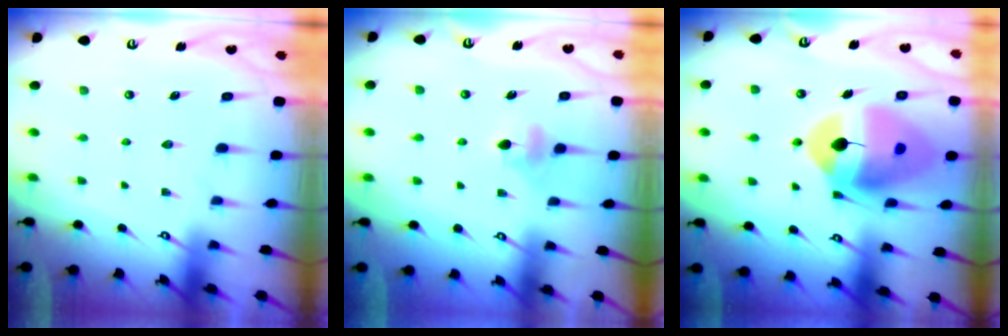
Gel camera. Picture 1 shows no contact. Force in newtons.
{"total": 3.9, "press": 3.8, "slide": 0.8}
{"total": 17.0, "press": 16.9, "slide": 2.0}